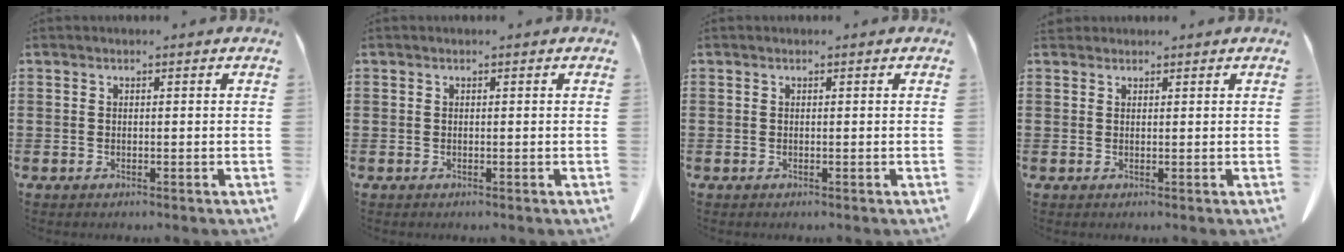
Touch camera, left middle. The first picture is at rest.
{"total": 0.0}
{"total": 0.0}
{"total": 1.2, "force": [1.1, 0.5, 0.1], "torque": [-0.007, 0.002, 0.023]}